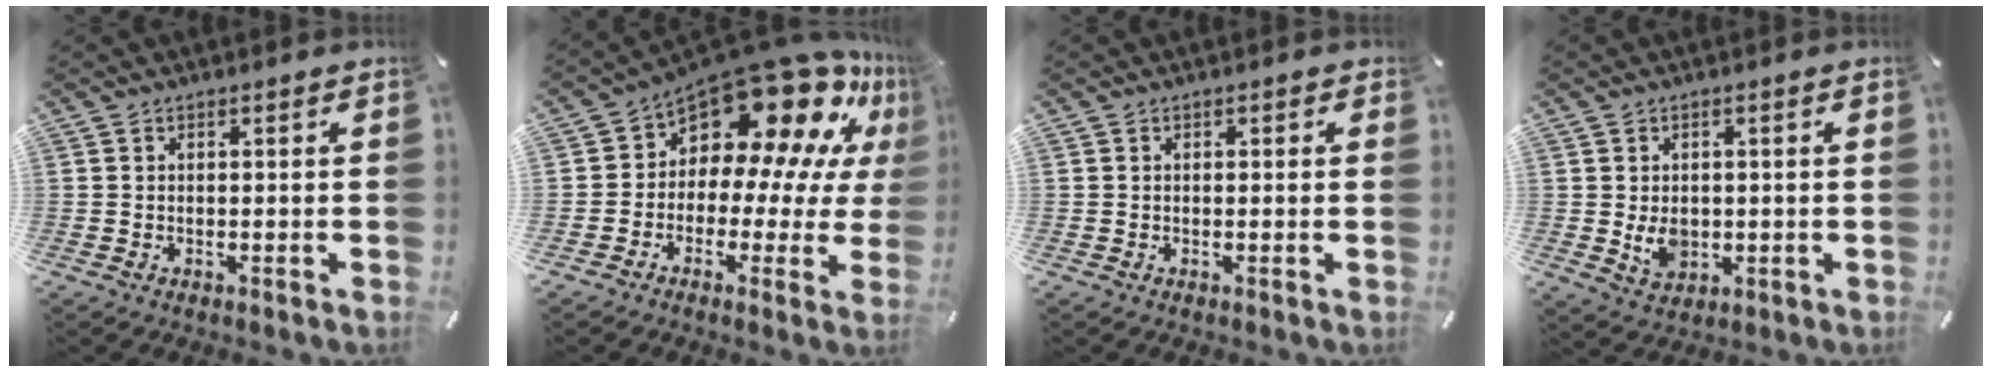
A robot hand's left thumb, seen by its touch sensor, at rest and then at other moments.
{"total": 17.0, "force": [11.3, 8.9, 9.1], "torque": [-0.141, -0.104, 0.194]}
{"total": 0.5, "force": [-0.1, 0.5, 0.1], "torque": [0.007, 0.001, -0.005]}
{"total": 5.1, "force": [-0.4, 4.1, 3.0], "torque": [-0.050, -0.003, -0.008]}